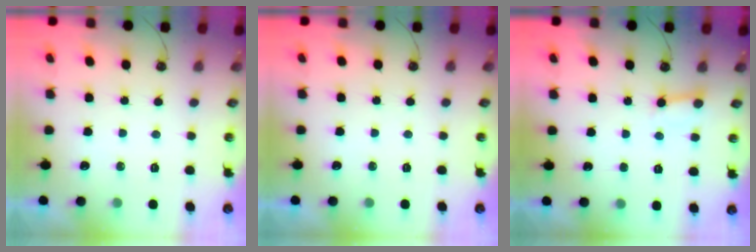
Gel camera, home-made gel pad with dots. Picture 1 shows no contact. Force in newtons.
{"total": 0.0}
{"total": 4.4, "press": 4.4, "slide": 0.4}